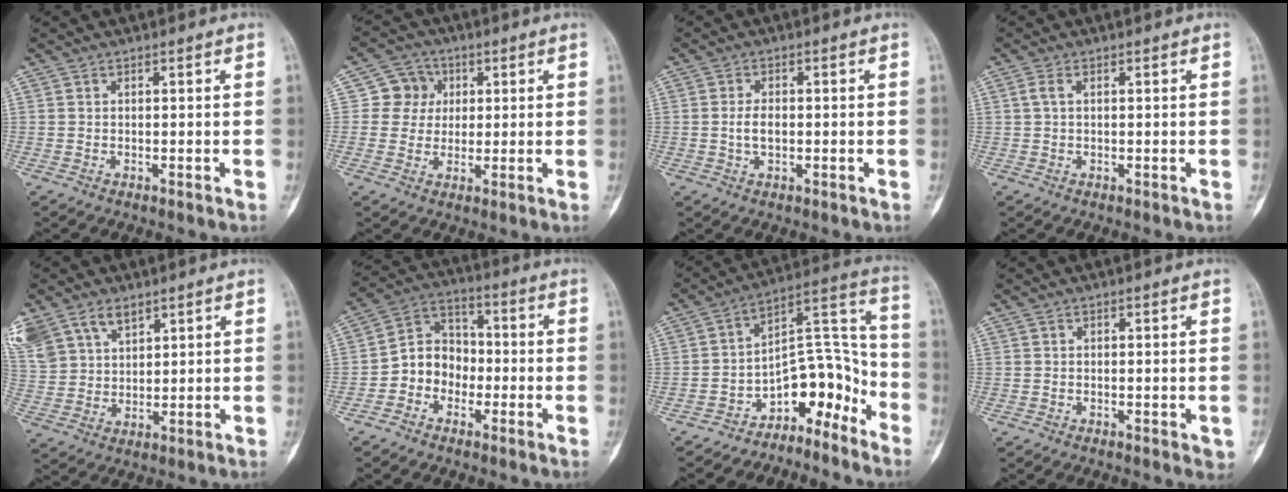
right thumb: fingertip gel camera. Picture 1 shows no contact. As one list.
[{"total": 6.4, "force": [1.3, 6.1, 1.4], "torque": [0.015, 0.008, 0.014]}, {"total": 3.2, "force": [-0.4, 1.9, 2.6], "torque": [-0.050, 0.007, -0.009]}, {"total": 1.6, "force": [0.4, 0.8, 1.3], "torque": [-0.038, 0.010, 0.011]}, {"total": 16.0, "force": [9.0, 10.8, 7.7], "torque": [-0.189, 0.014, 0.188]}, {"total": 8.8, "force": [-2.6, 7.5, 3.9], "torque": [-0.033, 0.041, -0.061]}, {"total": 11.9, "force": [-8.3, 6.8, 5.2], "torque": [-0.029, 0.138, -0.135]}, {"total": 1.6, "force": [-0.2, 0.9, 1.3], "torque": [-0.007, -0.001, -0.003]}]